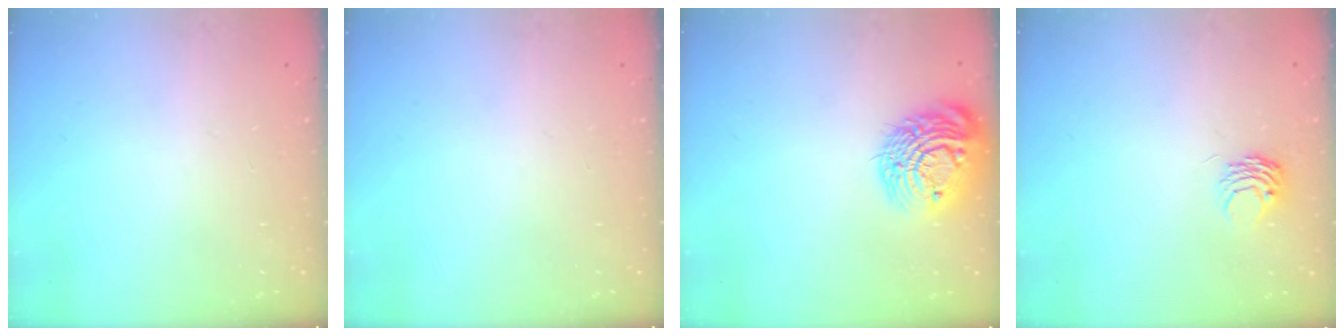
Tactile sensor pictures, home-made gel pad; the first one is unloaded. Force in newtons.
{"total": 0.0}
{"total": 17.2, "press": 17.2, "slide": 1.1}
{"total": 4.2, "press": 4.2, "slide": 0.2}